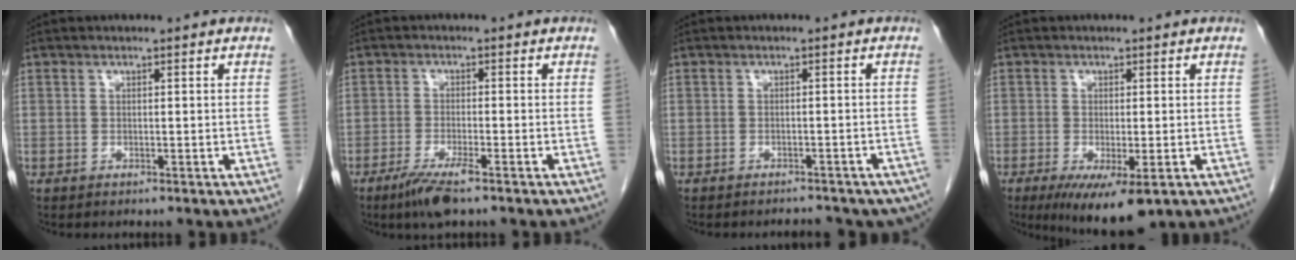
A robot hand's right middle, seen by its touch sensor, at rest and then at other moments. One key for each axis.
{"total": 5.1, "fx": -3.4, "fy": 0.4, "fz": 3.8, "tx": -0.078, "ty": -0.012, "tz": -0.061}
{"total": 8.8, "fx": -7.8, "fy": 3.0, "fz": 2.9, "tx": -0.034, "ty": 0.003, "tz": -0.078}
{"total": 8.5, "fx": -4.9, "fy": 2.2, "fz": 6.6, "tx": -0.100, "ty": -0.023, "tz": -0.074}